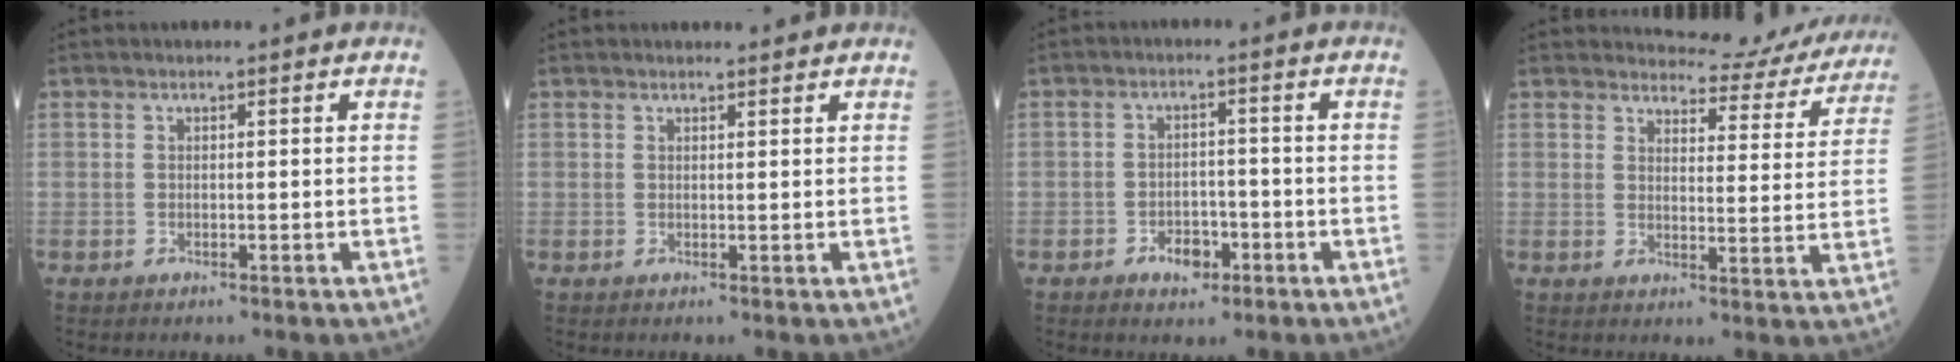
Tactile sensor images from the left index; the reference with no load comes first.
{"total": 1.8, "force": [1.8, 0.3, 0.2], "torque": [-0.011, 0.004, 0.023]}
{"total": 4.0, "force": [-2.2, 2.4, 2.3], "torque": [-0.037, 0.005, -0.031]}
{"total": 12.5, "force": [12.0, 3.1, 1.2], "torque": [0.005, -0.033, 0.121]}